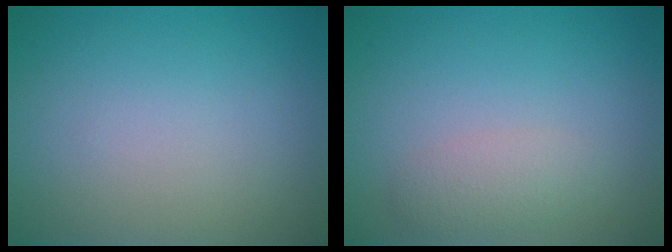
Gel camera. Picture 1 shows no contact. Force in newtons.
{"total": 1.7, "press": 1.7, "slide": 0.1}